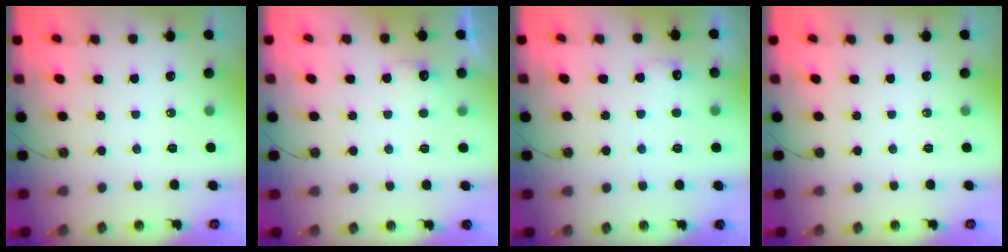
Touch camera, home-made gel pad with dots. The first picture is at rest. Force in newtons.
{"total": 7.3, "press": 7.1, "slide": 1.3}
{"total": 7.1, "press": 7.1, "slide": 0.5}
{"total": 0.0}